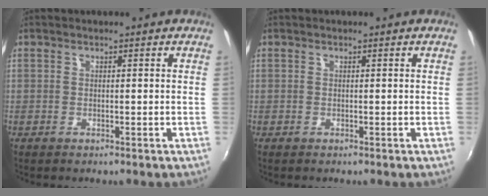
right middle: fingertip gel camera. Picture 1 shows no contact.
{"total": 0.0}